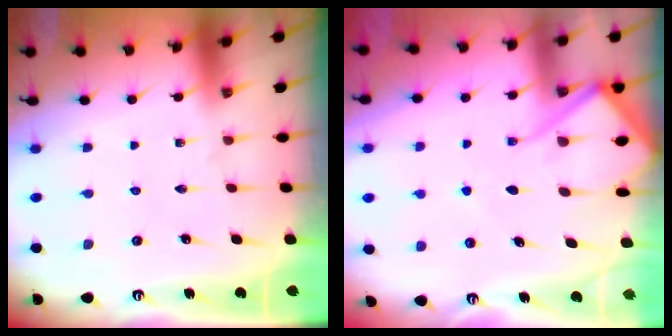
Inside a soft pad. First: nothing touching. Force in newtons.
{"total": 9.7, "press": 9.6, "slide": 1.0}